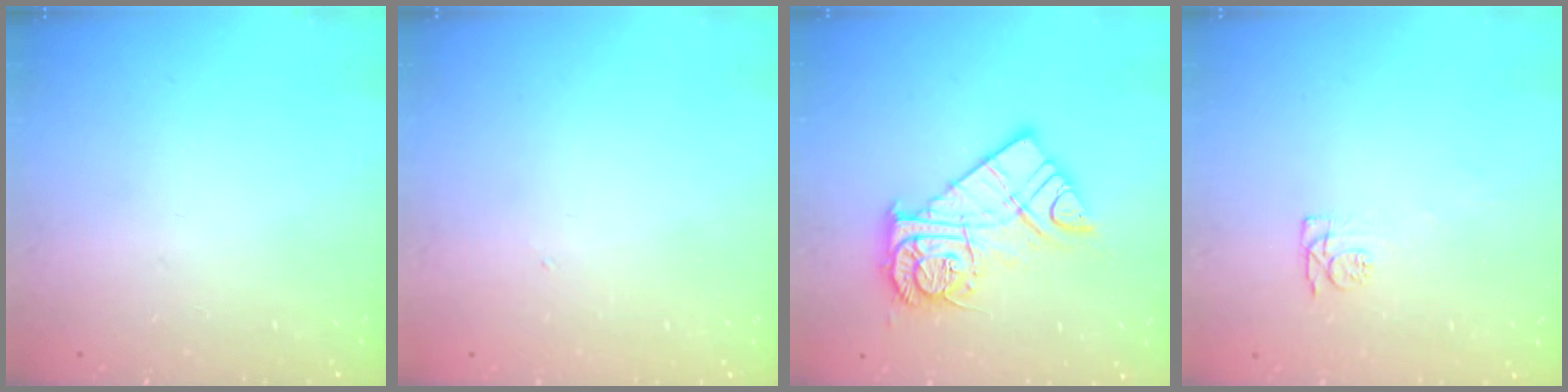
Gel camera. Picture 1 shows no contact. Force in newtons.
{"total": 1.3, "press": 1.3, "slide": 0.2}
{"total": 13.4, "press": 13.4, "slide": 1.4}
{"total": 4.5, "press": 4.4, "slide": 0.8}